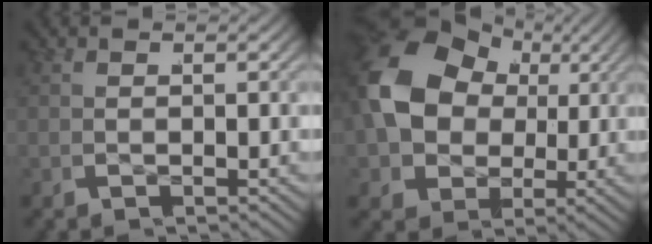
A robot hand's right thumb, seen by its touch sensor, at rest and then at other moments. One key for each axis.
{"total": 12.3, "fx": 1.7, "fy": 9.3, "fz": 7.9, "tx": -0.204, "ty": -0.040, "tz": 0.050}